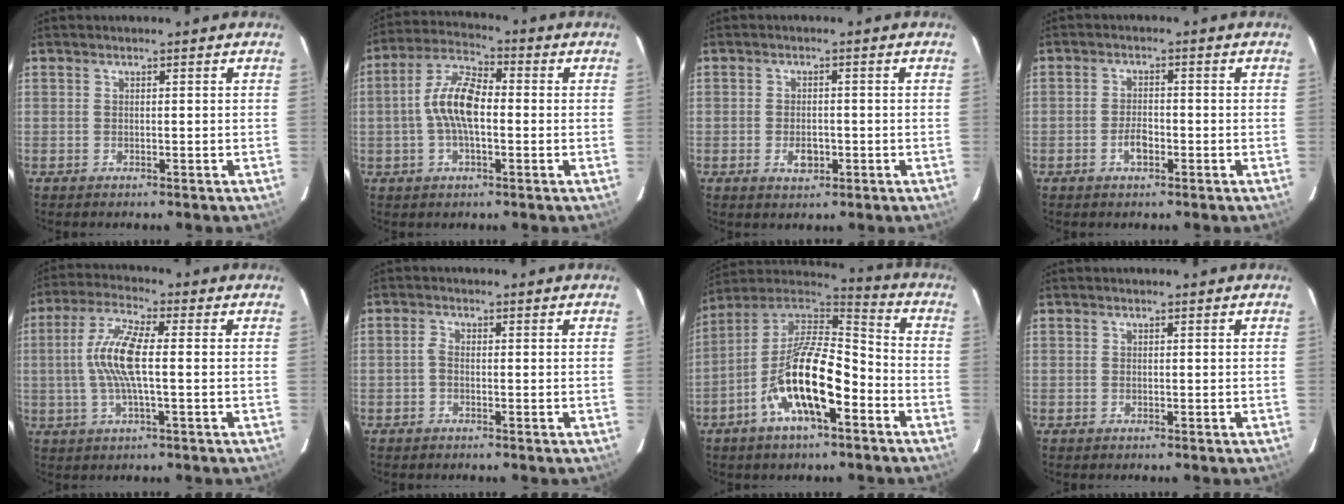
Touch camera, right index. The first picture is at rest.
{"total": 9.6, "force": [-0.9, 4.0, 8.7], "torque": [-0.180, 0.018, -0.023]}
{"total": 3.4, "force": [-1.3, 2.2, 2.3], "torque": [-0.042, -0.002, -0.018]}
{"total": 3.2, "force": [-1.6, 1.6, 2.2], "torque": [-0.044, 0.002, -0.027]}
{"total": 9.8, "force": [0.0, 1.9, 9.6], "torque": [-0.196, 0.008, -0.003]}
{"total": 1.3, "force": [-0.5, 0.7, 0.9], "torque": [-0.021, 0.004, -0.012]}
{"total": 17.5, "force": [-7.4, 6.2, 14.6], "torque": [-0.276, -0.002, -0.144]}
{"total": 0.0}